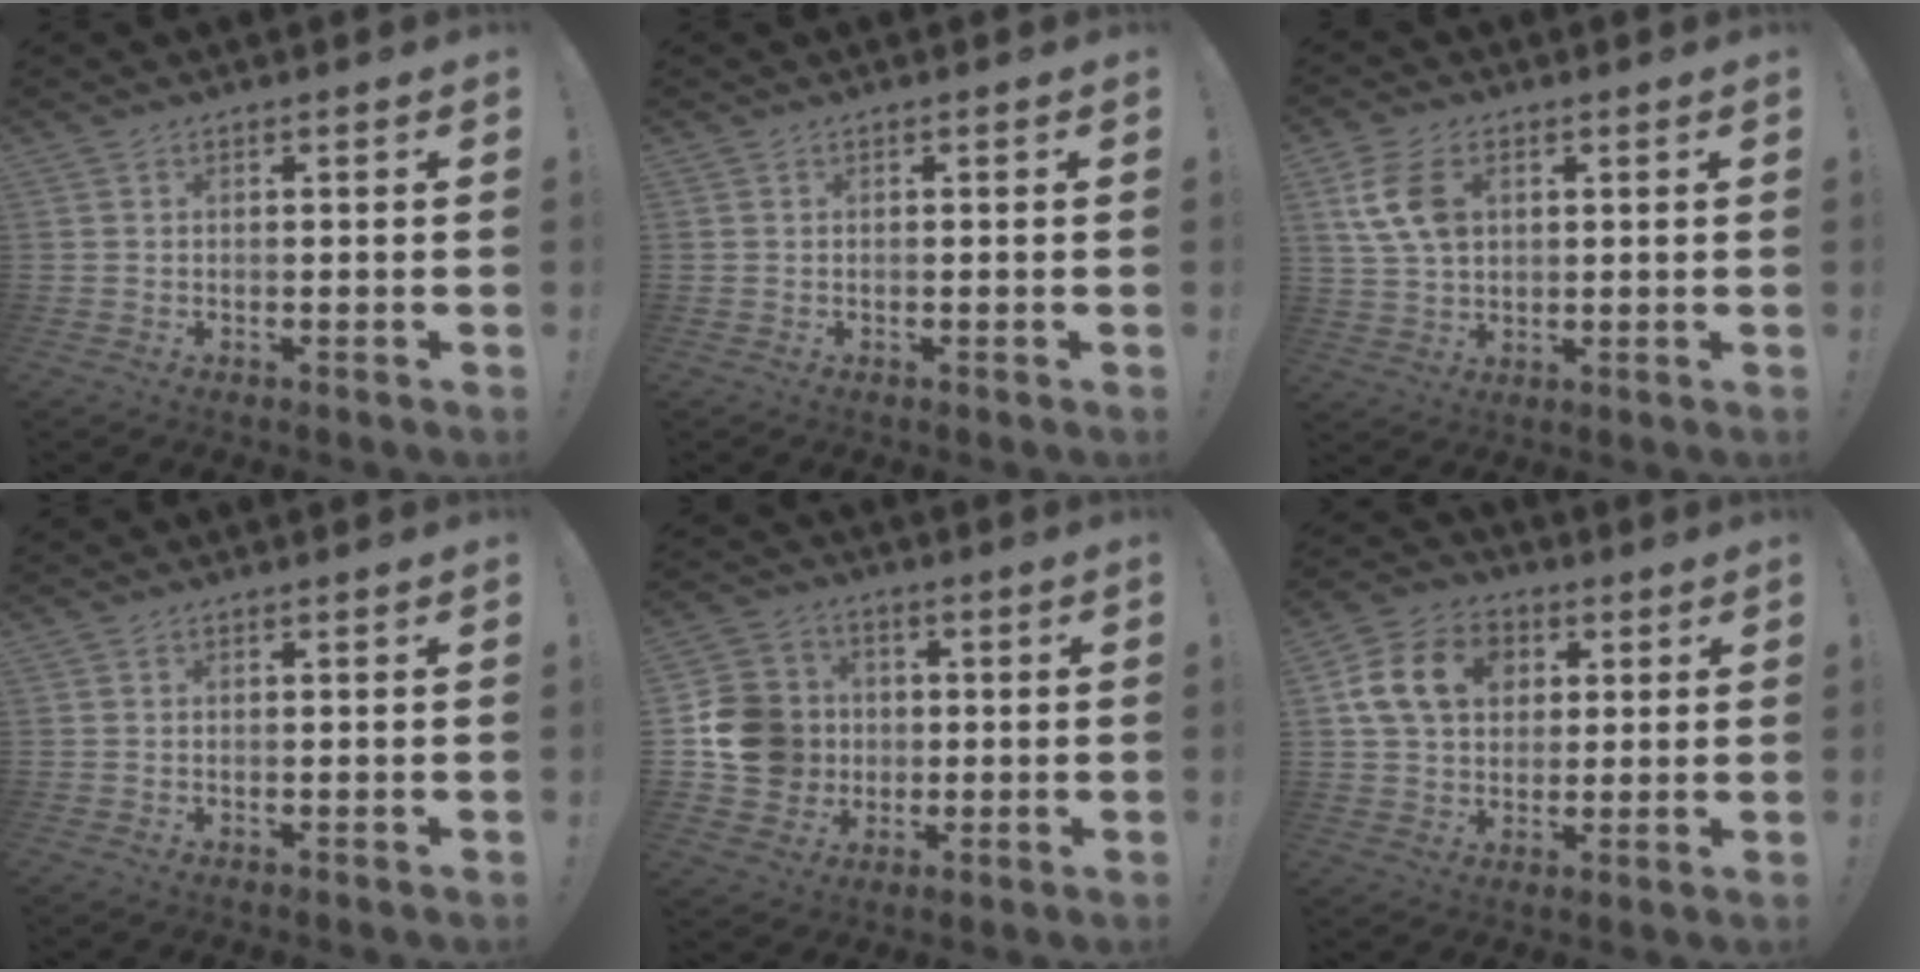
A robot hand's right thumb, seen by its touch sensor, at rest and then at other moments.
{"total": 0.0}
{"total": 11.3, "force": [3.4, 7.9, 7.3], "torque": [-0.146, 0.005, 0.067]}
{"total": 0.0}
{"total": 14.8, "force": [-0.6, 13.5, 6.0], "torque": [-0.087, 0.013, 0.000]}
{"total": 15.1, "force": [4.1, 11.9, 8.4], "torque": [-0.132, 0.004, 0.084]}